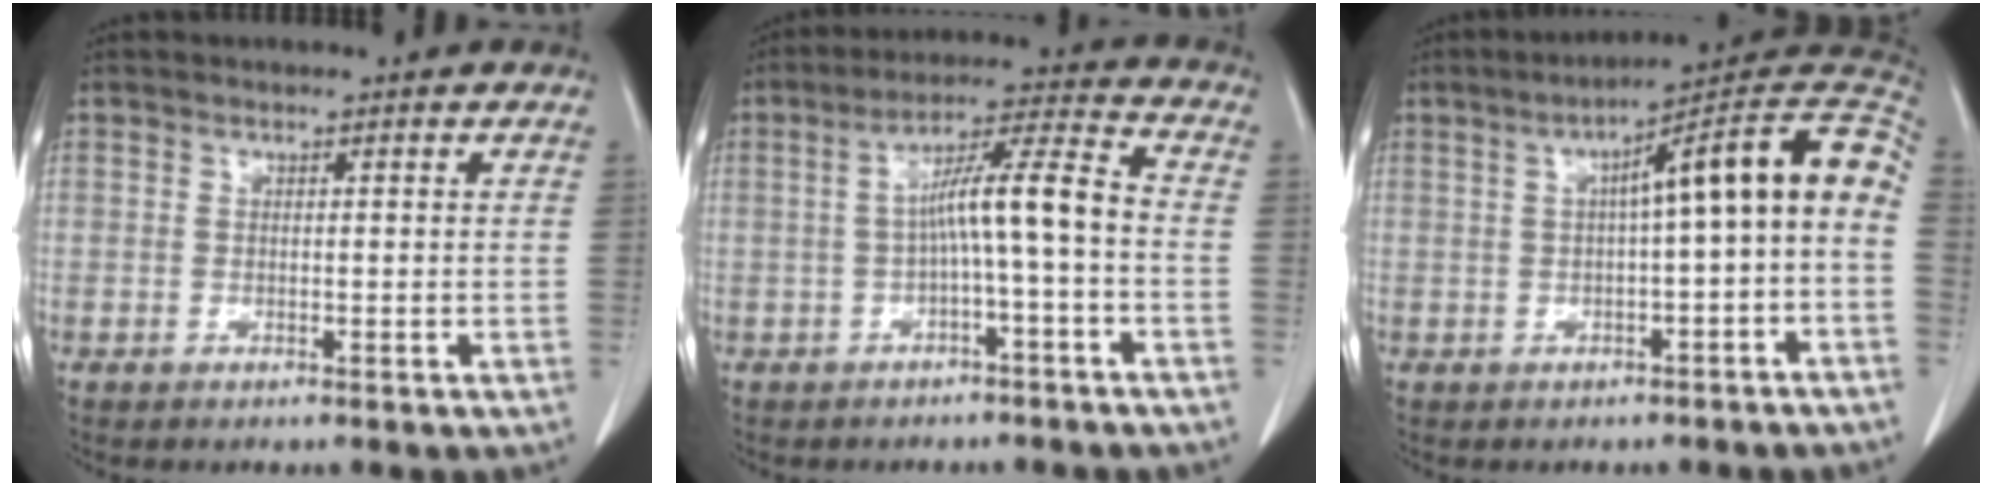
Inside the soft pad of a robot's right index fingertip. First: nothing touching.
{"total": 8.4, "force": [-1.3, 0.1, 8.3], "torque": [-0.141, 0.030, -0.022]}
{"total": 12.5, "force": [0.5, 0.8, 12.5], "torque": [-0.173, 0.045, 0.002]}